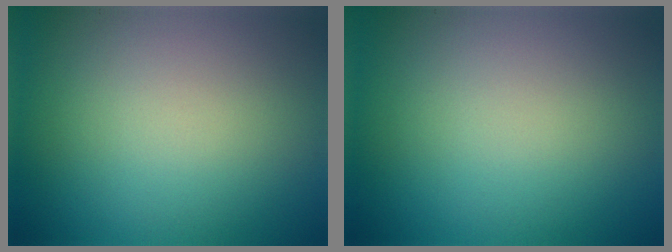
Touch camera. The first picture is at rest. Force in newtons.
{"total": 0.0}